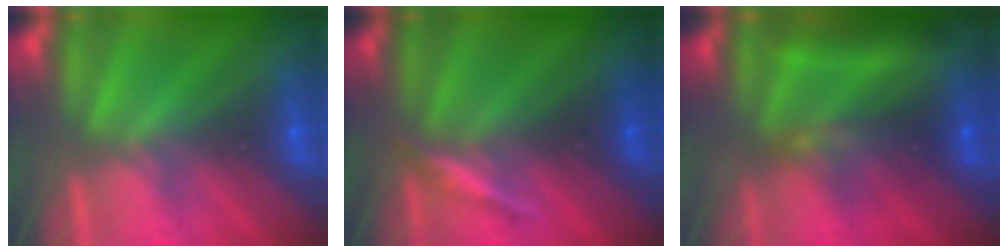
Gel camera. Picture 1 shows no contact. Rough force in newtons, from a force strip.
{"total": 3.2}
{"total": 7.5}